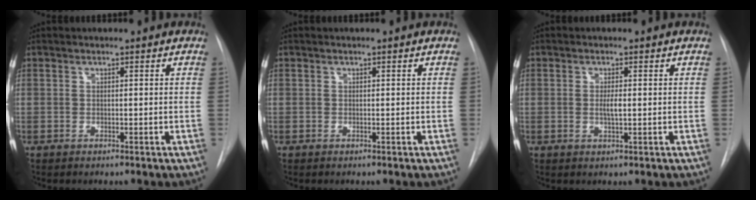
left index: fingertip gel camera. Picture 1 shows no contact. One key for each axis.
{"total": 0.0}
{"total": 1.8, "fx": -0.7, "fy": 0.3, "fz": 1.6, "tx": -0.033, "ty": -0.007, "tz": -0.013}